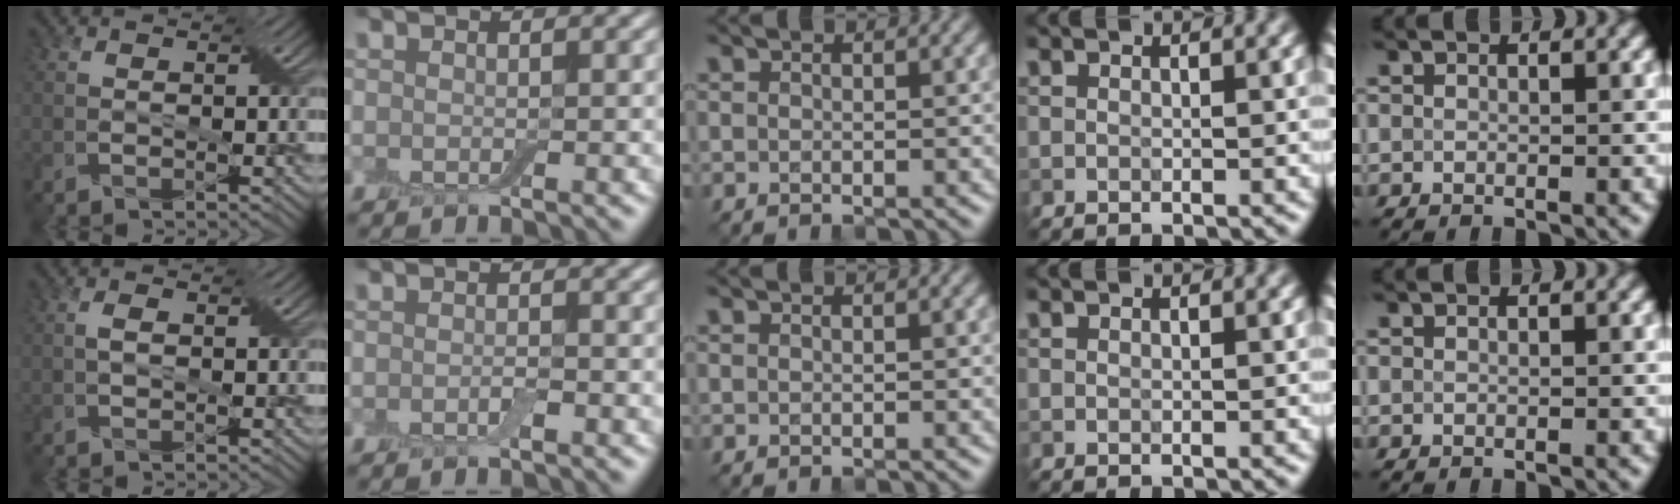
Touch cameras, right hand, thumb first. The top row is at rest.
{"thumb": {"total": 1.2, "force": [0.0, 0.6, 1.0], "torque": [-0.022, 0.005, 0.000]}, "index": {"total": 0.9, "force": [-0.4, 0.2, 0.8], "torque": [-0.017, -0.001, -0.008]}}